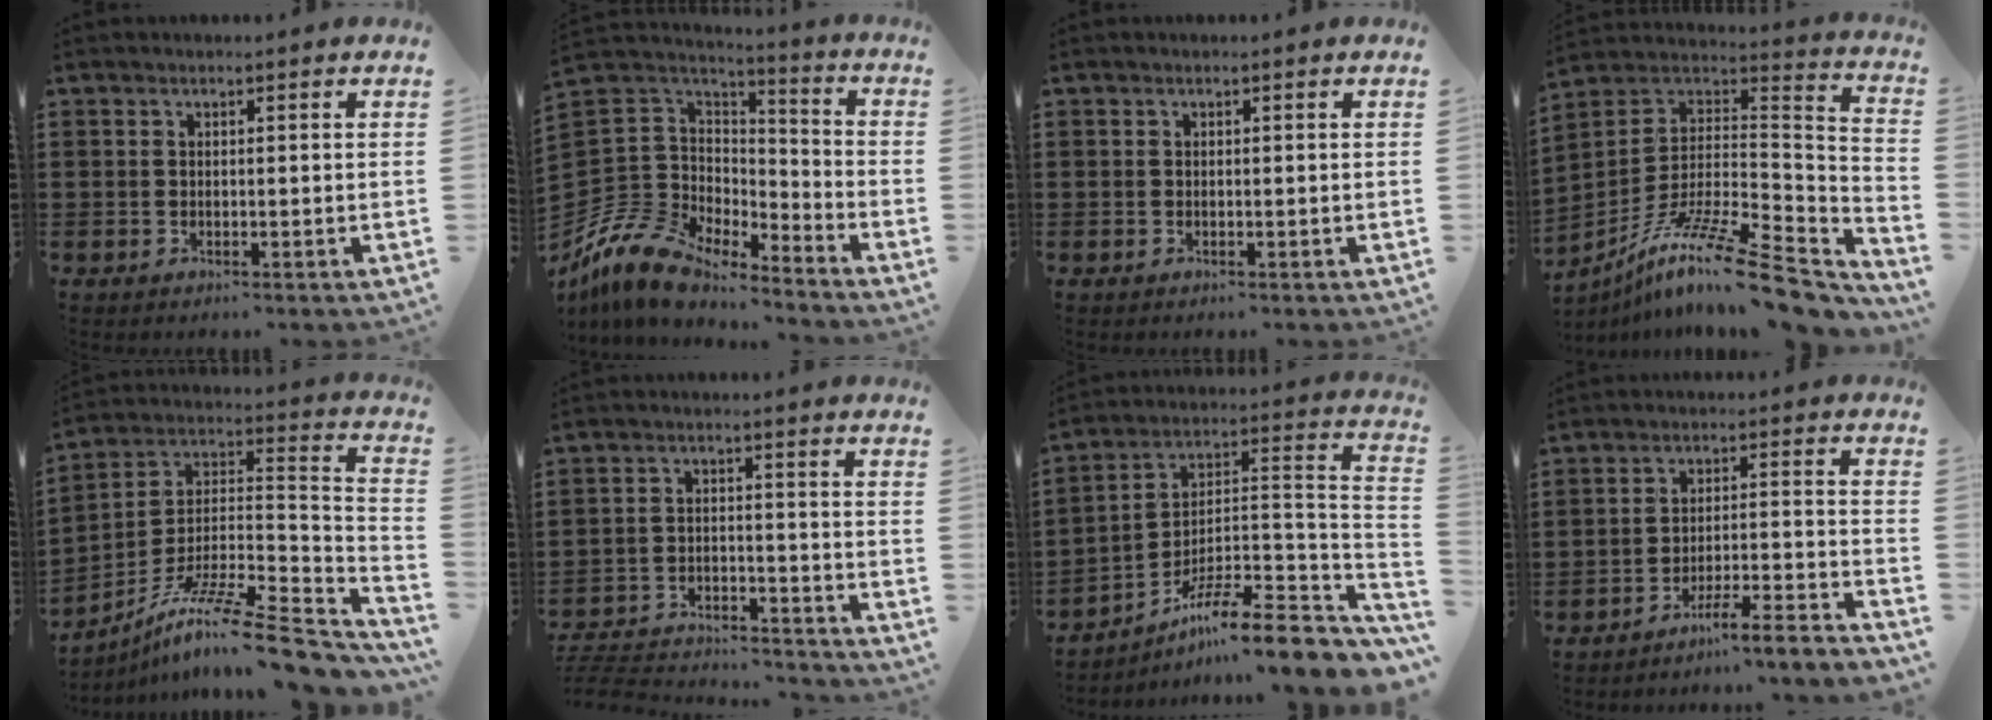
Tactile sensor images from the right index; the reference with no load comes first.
{"total": 10.7, "force": [-8.3, 5.8, 3.4], "torque": [-0.119, 0.004, -0.172]}
{"total": 0.0}
{"total": 14.6, "force": [-10.2, 2.2, 10.3], "torque": [-0.182, 0.013, -0.184]}
{"total": 12.8, "force": [-9.8, 1.5, 8.1], "torque": [-0.130, 0.011, -0.178]}
{"total": 5.1, "force": [-5.0, 0.4, 1.1], "torque": [-0.032, -0.001, -0.105]}
{"total": 10.9, "force": [-8.1, 1.6, 7.1], "torque": [-0.115, 0.006, -0.156]}
{"total": 5.9, "force": [-5.3, -0.2, 2.6], "torque": [-0.051, -0.013, -0.106]}